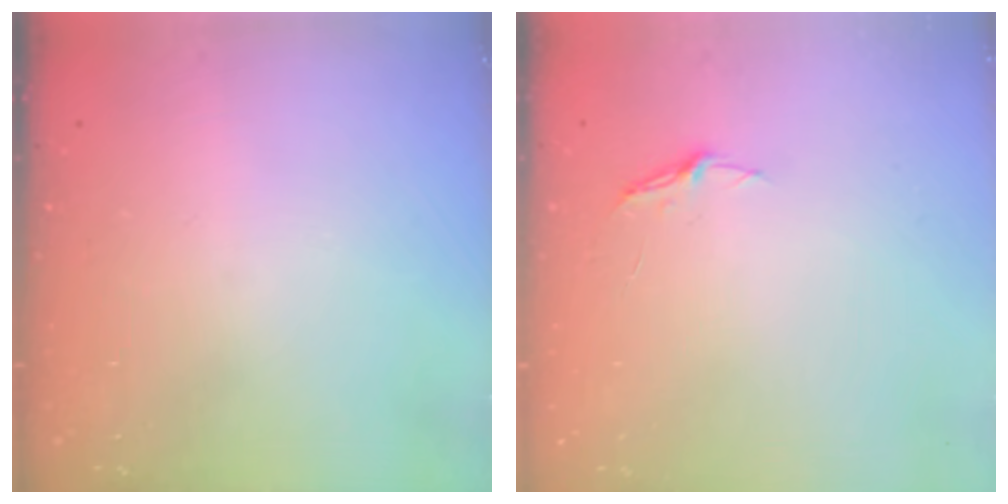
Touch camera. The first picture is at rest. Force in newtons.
{"total": 3.7, "press": 3.7, "slide": 0.4}